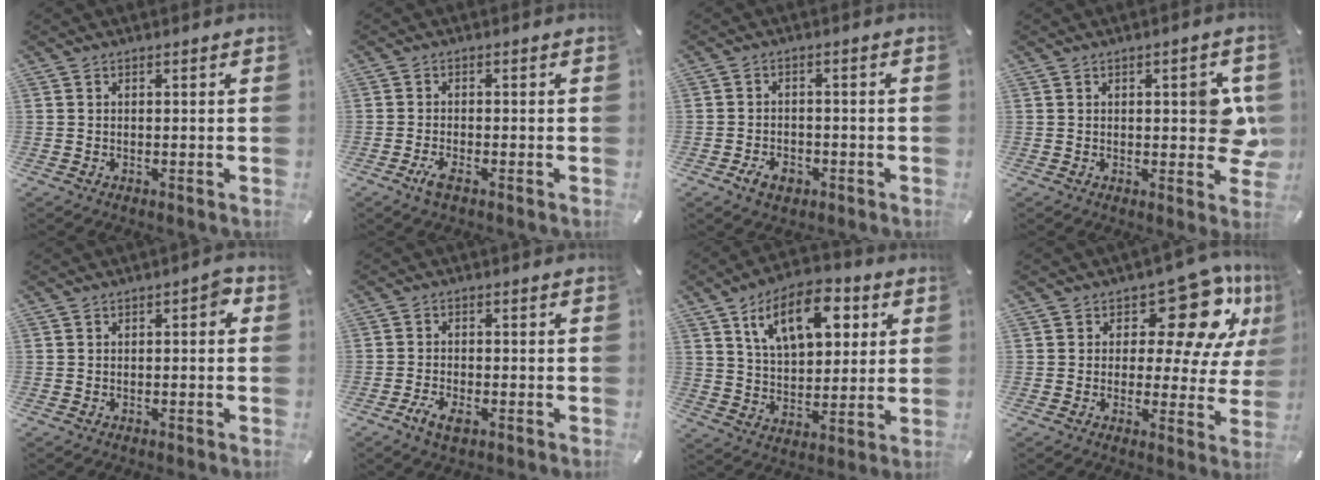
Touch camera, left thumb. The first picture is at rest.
{"total": 2.7, "force": [-1.6, 0.8, 2.1], "torque": [-0.047, 0.002, -0.032]}
{"total": 4.2, "force": [-2.3, 2.8, 2.1], "torque": [-0.046, 0.007, -0.045]}
{"total": 8.3, "force": [0.8, 4.2, 7.1], "torque": [-0.068, -0.006, 0.007]}
{"total": 2.4, "force": [-0.4, 1.2, 2.1], "torque": [-0.032, 0.008, -0.012]}
{"total": 3.7, "force": [-2.2, 1.6, 2.4], "torque": [-0.057, 0.005, -0.045]}
{"total": 15.3, "force": [7.2, 8.6, 10.3], "torque": [-0.162, -0.012, 0.125]}
{"total": 16.3, "force": [9.1, 7.9, 10.9], "torque": [-0.146, -0.065, 0.154]}